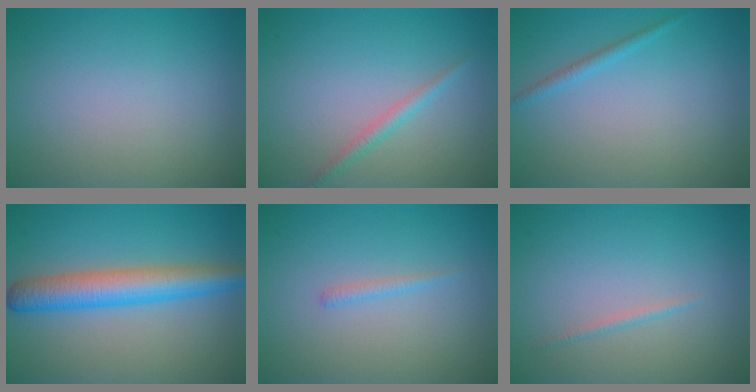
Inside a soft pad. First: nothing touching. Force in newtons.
{"total": 1.4, "press": 1.4, "slide": 0.1}
{"total": 1.1, "press": 1.0, "slide": 0.1}
{"total": 5.6, "press": 5.6, "slide": 0.1}
{"total": 0.8, "press": 0.8, "slide": 0.1}
{"total": 0.6, "press": 0.6, "slide": 0.0}